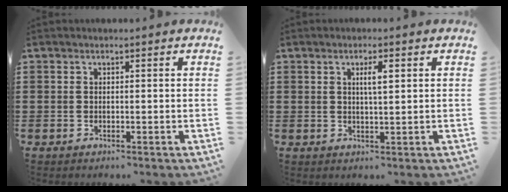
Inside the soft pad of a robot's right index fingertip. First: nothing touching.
{"total": 2.8, "force": [0.8, 0.5, 2.6], "torque": [-0.043, 0.001, 0.009]}